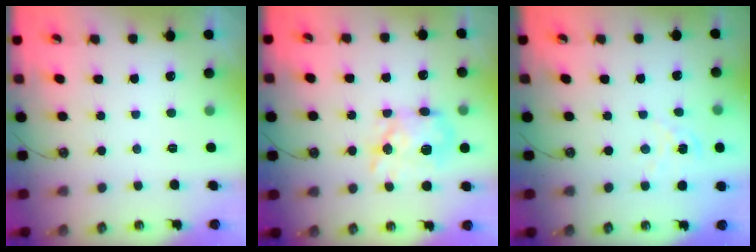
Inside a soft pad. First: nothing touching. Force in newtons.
{"total": 12.2, "press": 12.1, "slide": 1.0}
{"total": 1.2, "press": 1.1, "slide": 0.2}